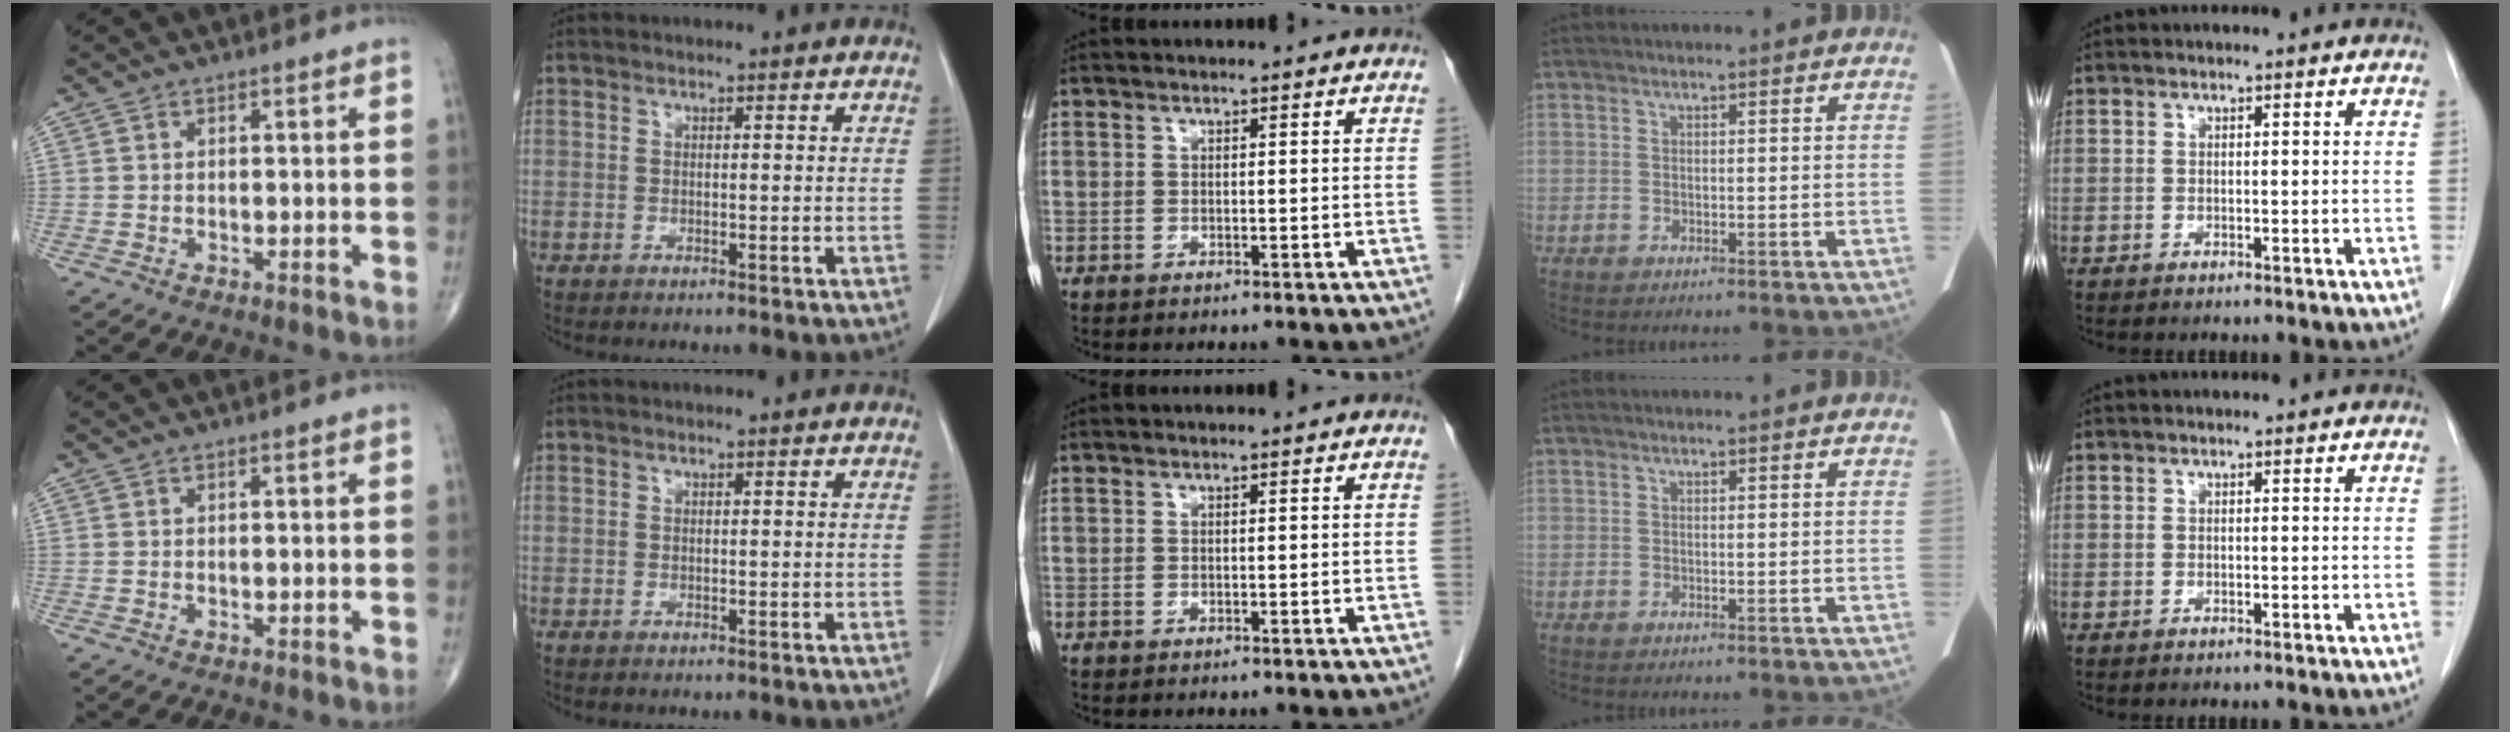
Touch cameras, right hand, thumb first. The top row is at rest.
{}